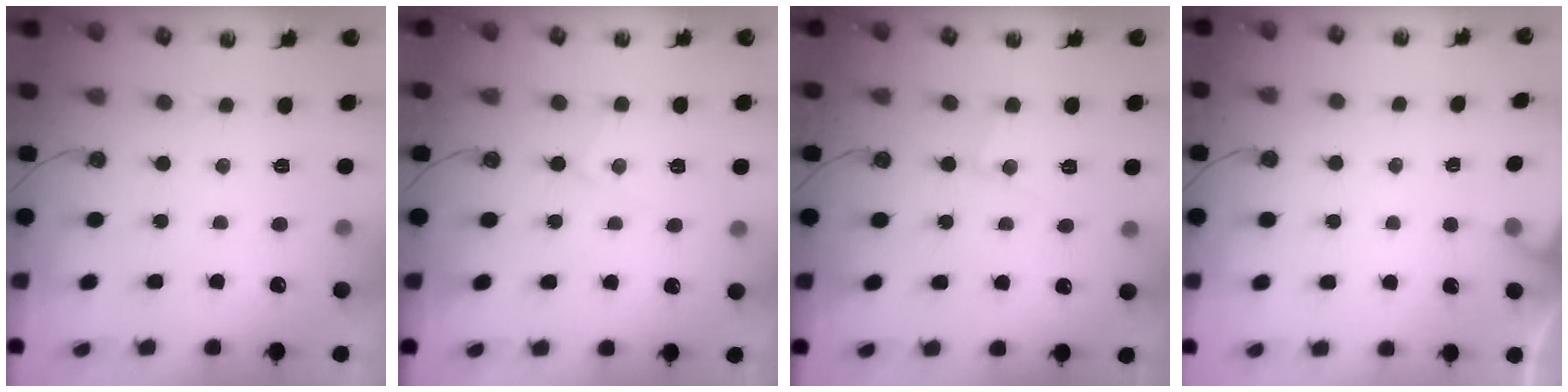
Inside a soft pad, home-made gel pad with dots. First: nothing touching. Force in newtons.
{"total": 4.6, "press": 4.6, "slide": 0.3}
{"total": 5.9, "press": 5.9, "slide": 0.2}
{"total": 2.8, "press": 2.7, "slide": 0.4}